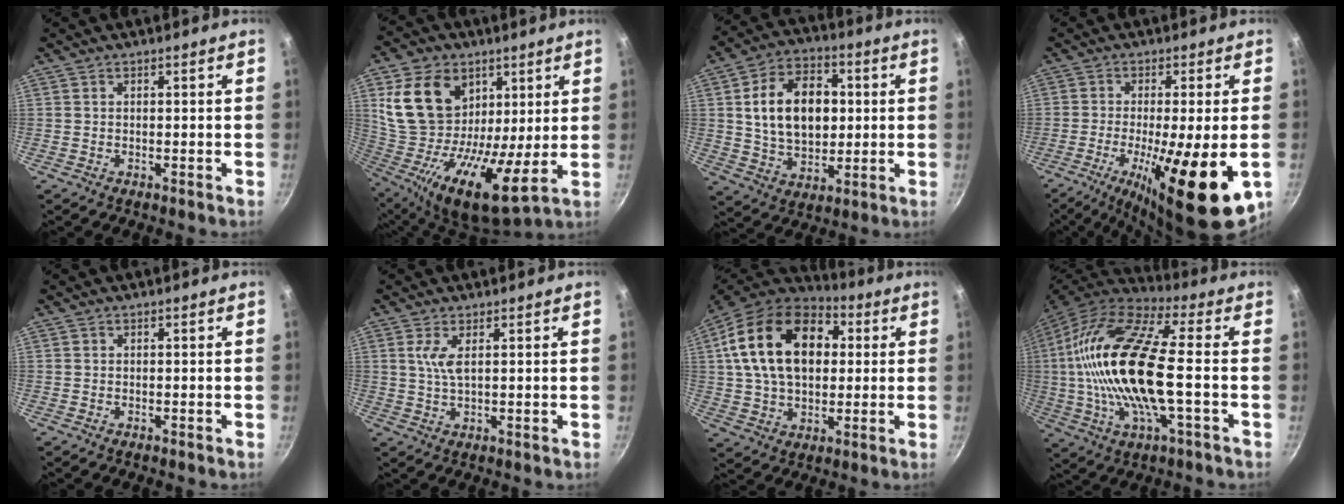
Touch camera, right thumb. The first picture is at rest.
{"total": 22.2, "force": [8.1, 14.5, 14.6], "torque": [-0.270, -0.033, 0.141]}
{"total": 16.9, "force": [2.3, 11.5, 12.1], "torque": [-0.169, 0.008, 0.037]}
{"total": 18.0, "force": [-5.1, 4.0, 16.8], "torque": [-0.270, -0.013, -0.076]}
{"total": 0.0}
{"total": 3.8, "force": [1.3, 1.1, 3.4], "torque": [-0.076, -0.007, 0.028]}
{"total": 22.9, "force": [5.3, 15.1, 16.3], "torque": [-0.262, 0.015, 0.079]}
{"total": 23.4, "force": [-0.5, 7.9, 22.0], "torque": [-0.435, 0.022, -0.024]}